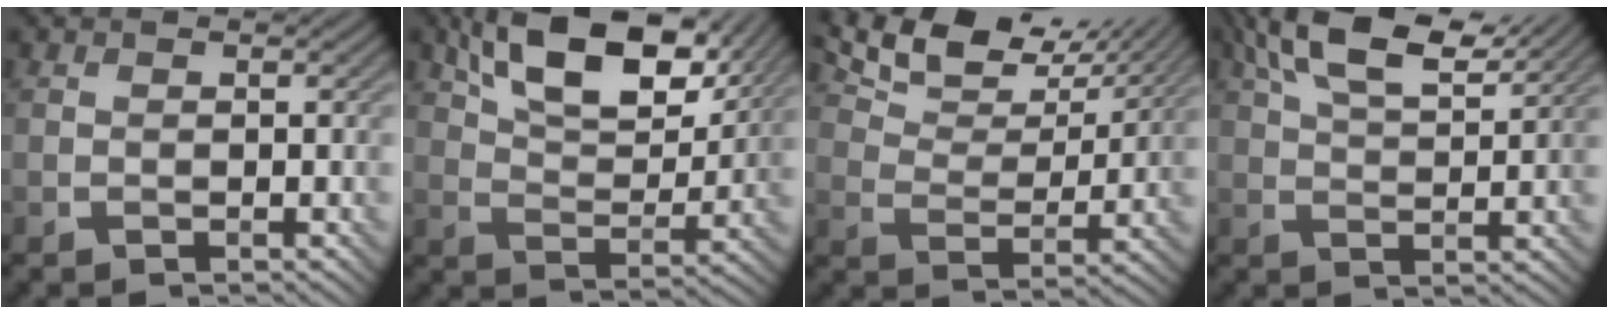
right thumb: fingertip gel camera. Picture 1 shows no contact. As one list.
[{"total": 13.9, "force": [8.3, 6.2, 9.2], "torque": [-0.161, 0.004, 0.136]}, {"total": 13.1, "force": [9.8, 5.2, 7.0], "torque": [-0.157, 0.009, 0.148]}, {"total": 9.8, "force": [6.2, 3.3, 6.8], "torque": [-0.143, 0.017, 0.118]}]